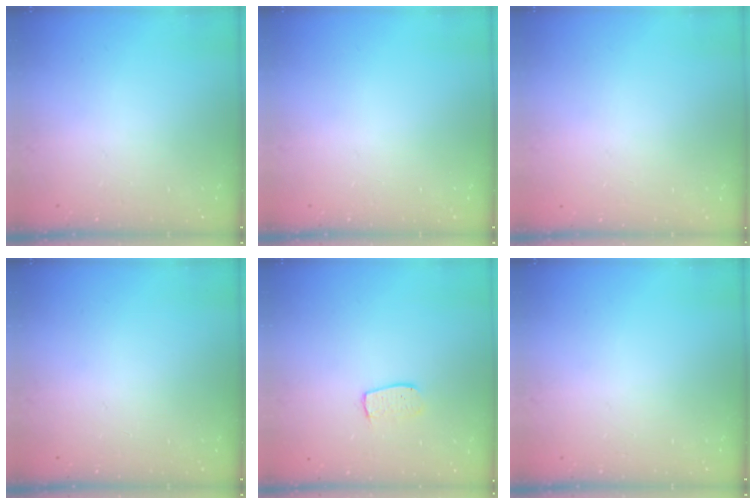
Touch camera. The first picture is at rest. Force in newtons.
{"total": 0.0}
{"total": 0.0}
{"total": 0.0}
{"total": 6.3, "press": 6.2, "slide": 0.5}
{"total": 0.0}